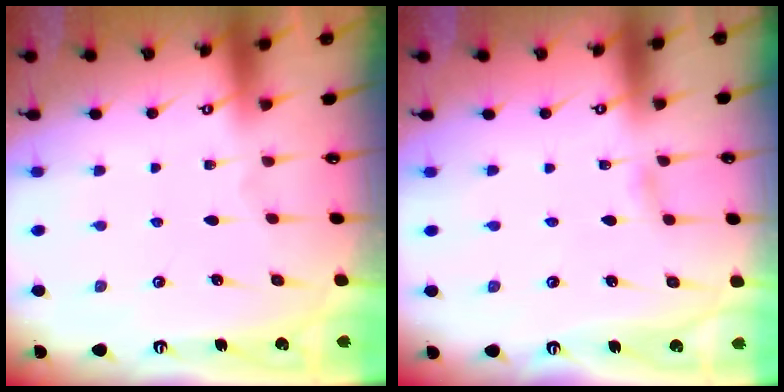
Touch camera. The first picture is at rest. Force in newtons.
{"total": 1.7, "press": 1.7, "slide": 0.2}